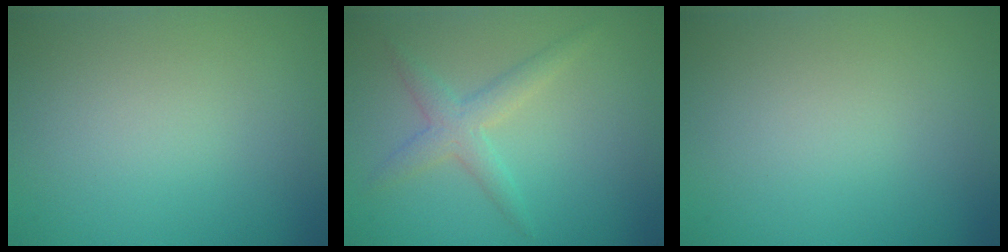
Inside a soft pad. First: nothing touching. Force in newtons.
{"total": 1.7, "press": 1.7, "slide": 0.2}
{"total": 0.0}